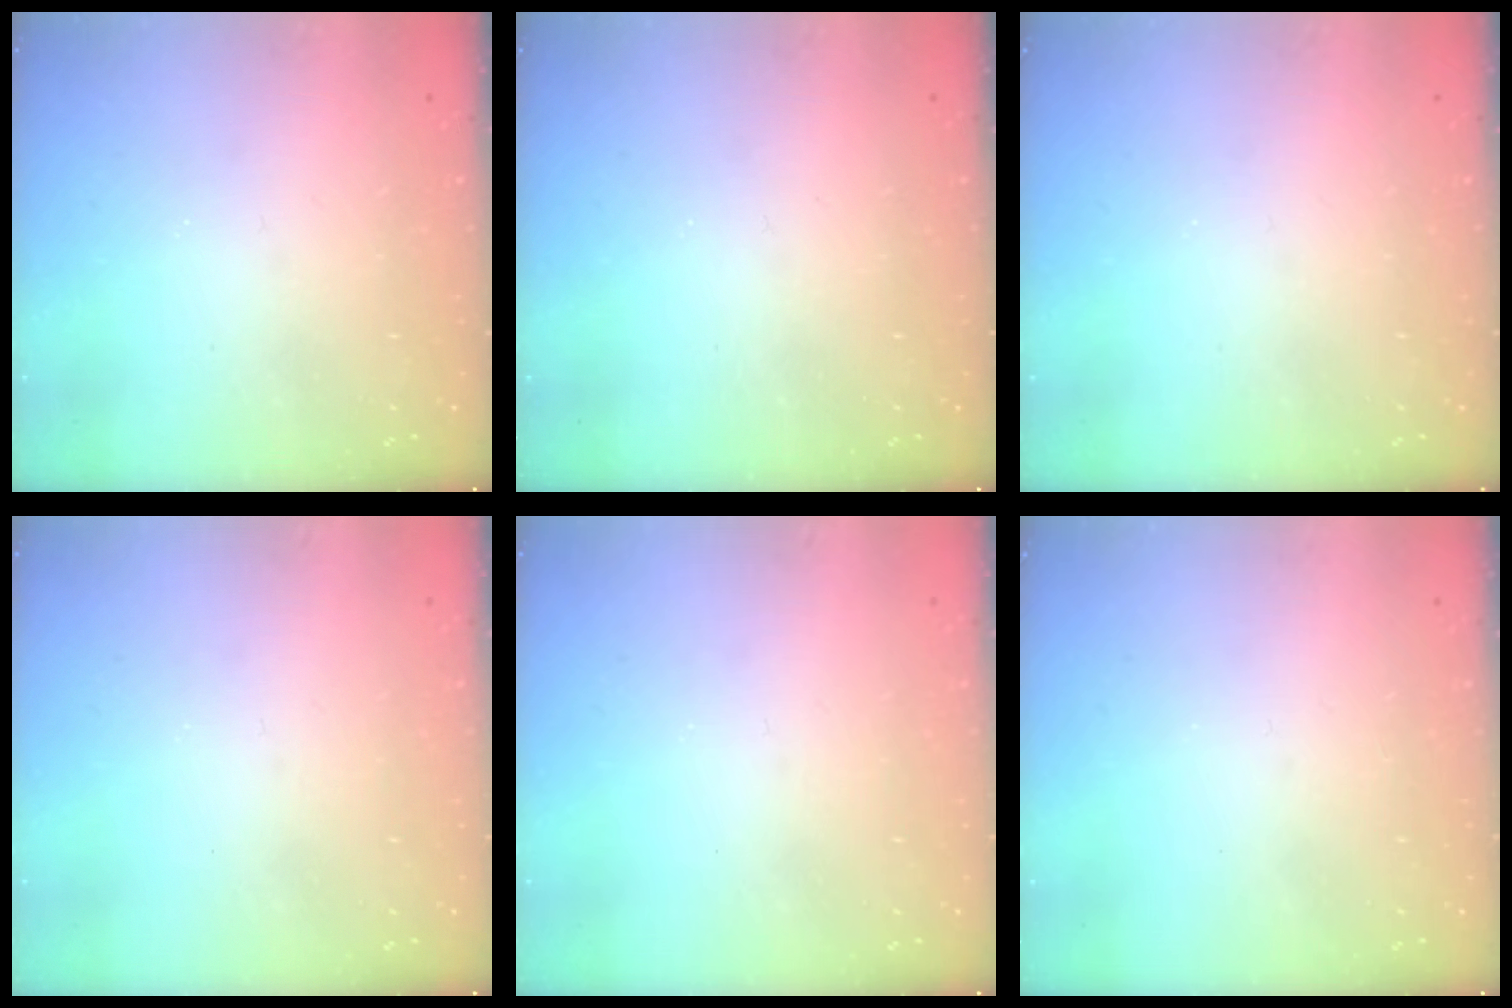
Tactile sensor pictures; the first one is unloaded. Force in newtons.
{"total": 0.0}
{"total": 0.0}
{"total": 0.5, "press": 0.5, "slide": 0.1}
{"total": 0.5, "press": 0.5, "slide": 0.1}
{"total": 0.0}